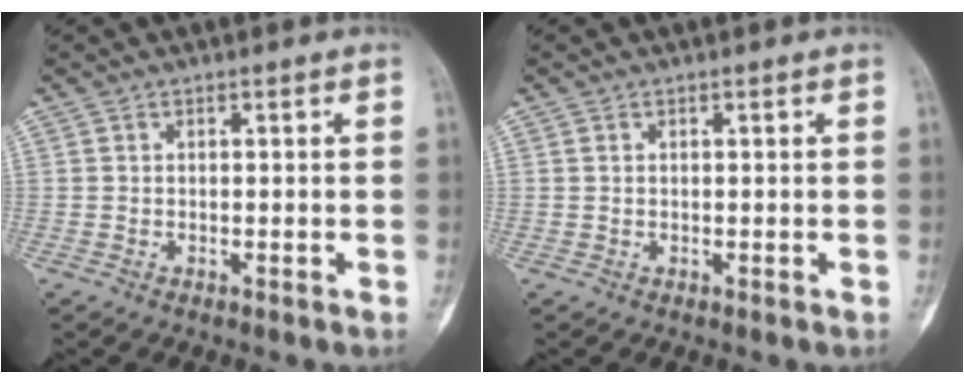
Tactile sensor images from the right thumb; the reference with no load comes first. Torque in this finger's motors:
{"motor_torque": [-0.33, -0.08, -0.16, 0.35, -0.08]}